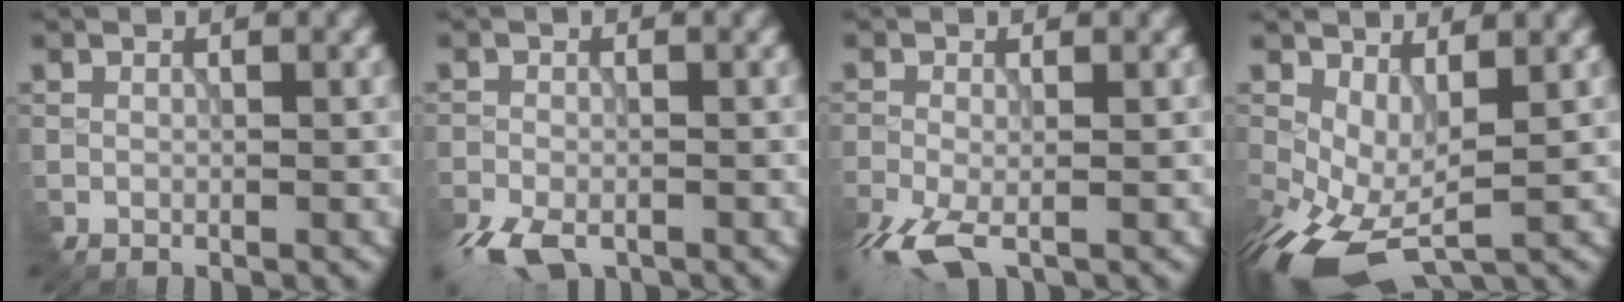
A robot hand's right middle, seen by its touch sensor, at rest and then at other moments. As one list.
[{"total": 4.9, "force": [-3.4, 2.0, 2.8], "torque": [-0.057, -0.017, -0.068]}, {"total": 5.1, "force": [-2.9, 1.9, 3.7], "torque": [-0.088, -0.013, -0.061]}, {"total": 6.1, "force": [-1.5, 3.2, 5.0], "torque": [-0.117, -0.011, -0.023]}]